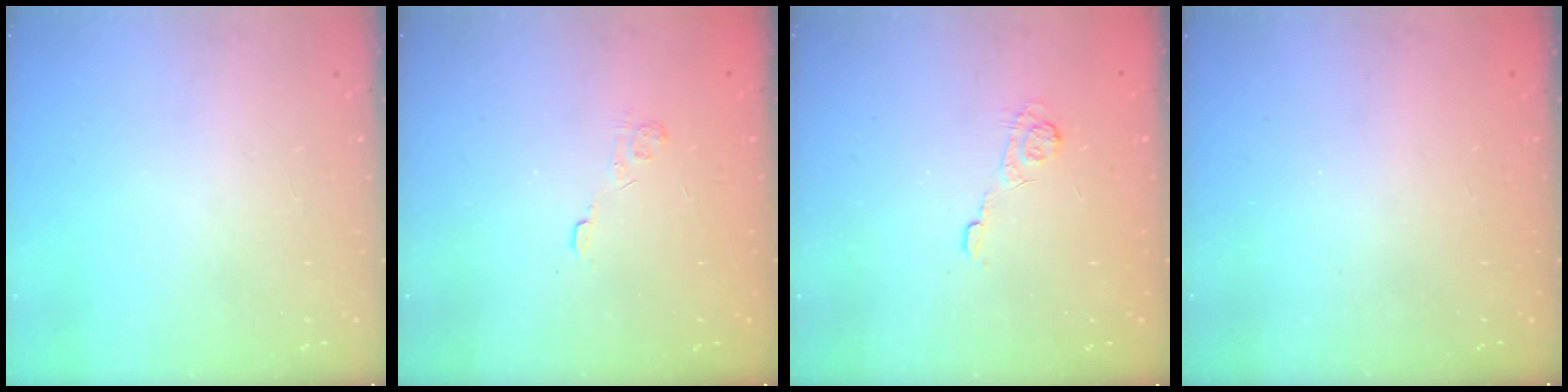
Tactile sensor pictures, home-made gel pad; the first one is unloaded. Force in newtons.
{"total": 2.3, "press": 1.8, "slide": 1.4}
{"total": 4.5, "press": 4.2, "slide": 1.5}
{"total": 2.4, "press": 2.3, "slide": 0.7}